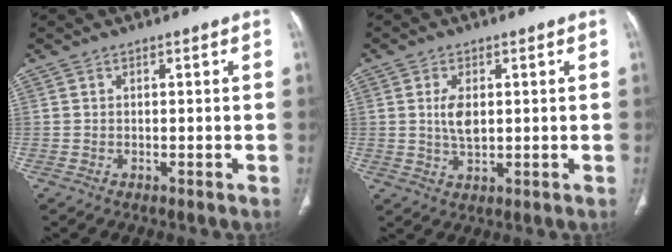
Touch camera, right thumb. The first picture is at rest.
{"total": 4.6, "force": [0.8, 2.5, 3.8], "torque": [-0.073, -0.007, 0.019]}